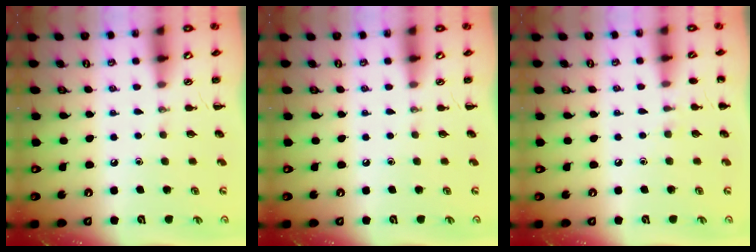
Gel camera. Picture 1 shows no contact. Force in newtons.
{"total": 0.0}
{"total": 5.8, "press": 5.6, "slide": 1.6}